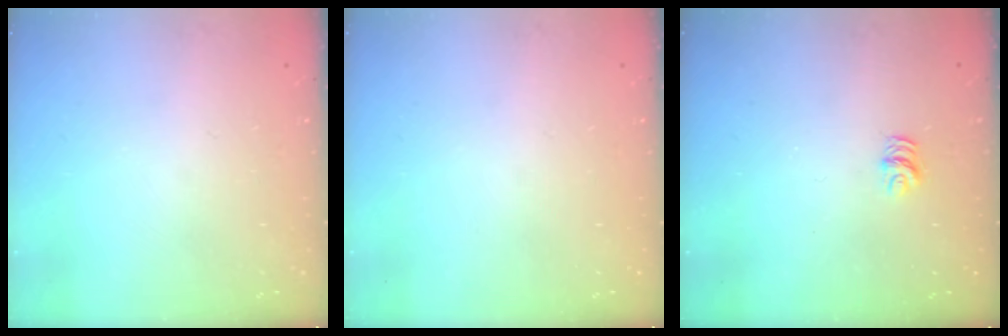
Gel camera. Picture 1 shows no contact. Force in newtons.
{"total": 0.0}
{"total": 4.6, "press": 4.6, "slide": 0.4}